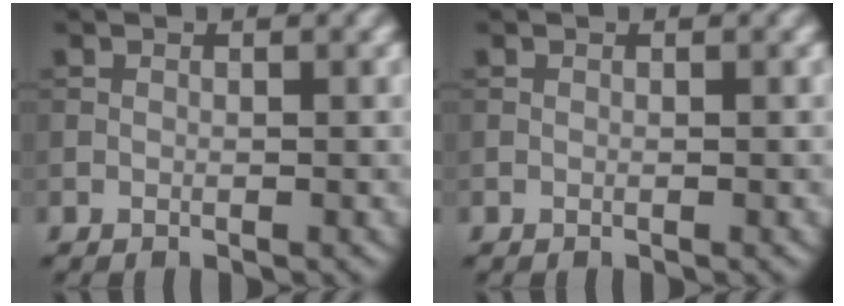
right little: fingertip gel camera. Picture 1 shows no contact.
{"total": 0.0}